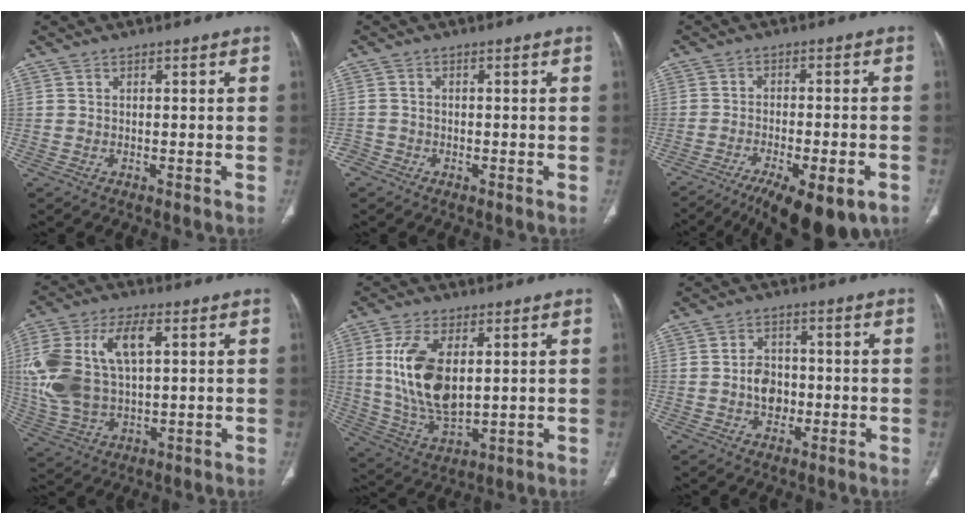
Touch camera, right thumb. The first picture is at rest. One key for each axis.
{"total": 2.0, "fx": -1.3, "fy": 1.6, "fz": 0.0, "tx": 0.002, "ty": 0.009, "tz": -0.029}
{"total": 15.2, "fx": -9.5, "fy": 4.7, "fz": 10.9, "tx": -0.147, "ty": 0.019, "tz": -0.142}
{"total": 18.0, "fx": 3.6, "fy": 9.8, "fz": 14.7, "tx": -0.315, "ty": 0.011, "tz": 0.071}
{"total": 14.9, "fx": 2.9, "fy": 7.7, "fz": 12.3, "tx": -0.240, "ty": -0.018, "tz": 0.068}
{"total": 5.8, "fx": -0.9, "fy": 4.5, "fz": 3.5, "tx": -0.035, "ty": 0.013, "tz": -0.017}